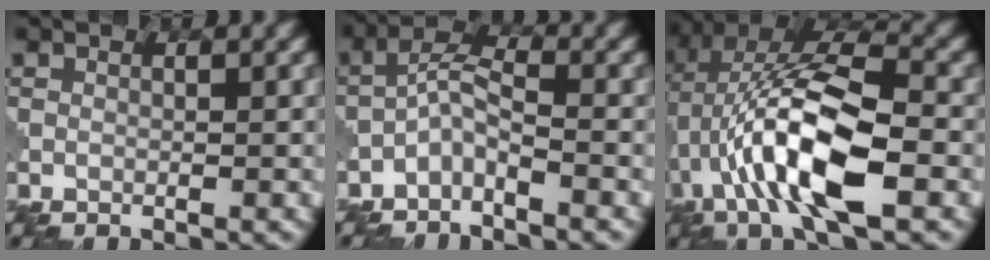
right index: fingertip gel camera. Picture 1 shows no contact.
{"total": 2.8, "force": [-1.9, 0.7, 1.9], "torque": [-0.040, 0.013, -0.047]}
{"total": 12.5, "force": [-2.5, 4.4, 11.4], "torque": [-0.216, 0.020, -0.050]}